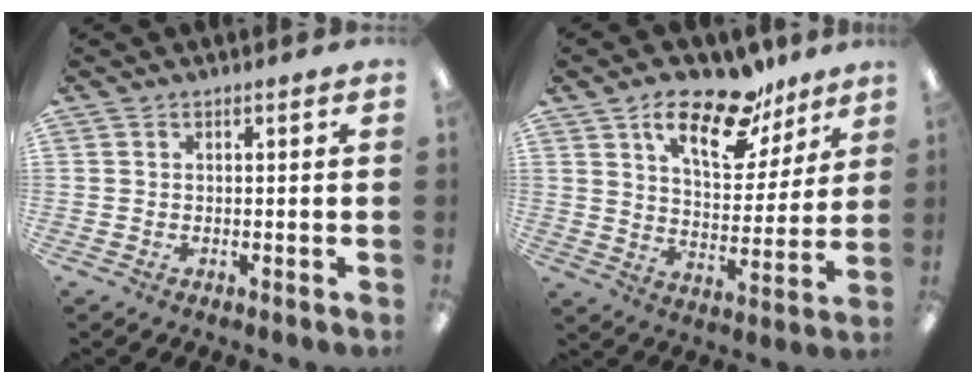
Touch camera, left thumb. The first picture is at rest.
{"total": 17.3, "force": [11.7, 7.5, 10.4], "torque": [-0.162, -0.058, 0.198]}